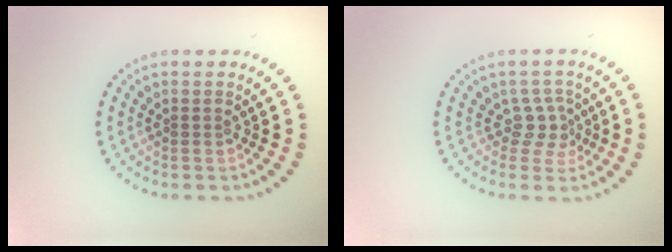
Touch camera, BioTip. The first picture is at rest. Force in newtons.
{"total": 2.1, "press": 1.5, "slide": 1.5}